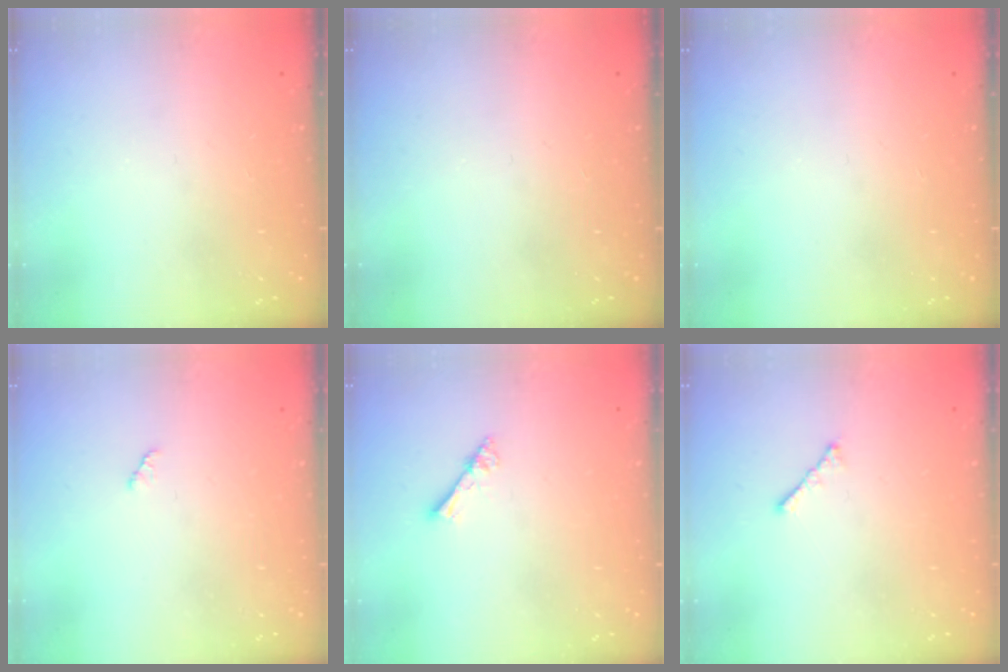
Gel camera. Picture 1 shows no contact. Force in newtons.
{"total": 0.0}
{"total": 0.0}
{"total": 2.8, "press": 2.8, "slide": 0.4}
{"total": 1.8, "press": 1.8, "slide": 0.1}
{"total": 1.7, "press": 1.6, "slide": 0.5}